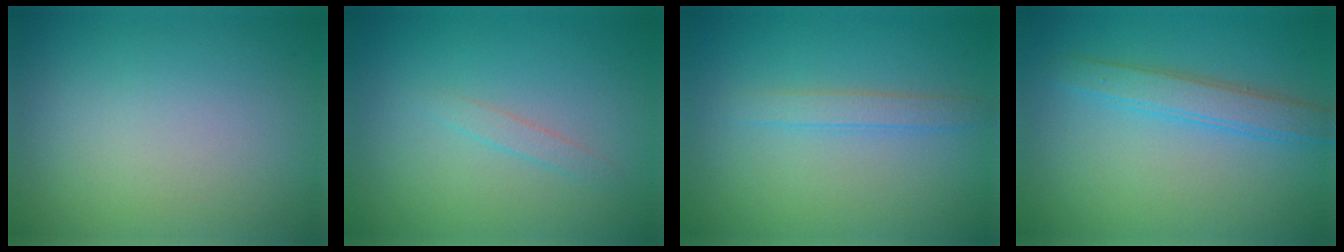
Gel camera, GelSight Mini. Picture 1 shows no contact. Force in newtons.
{"total": 1.0, "press": 1.0, "slide": 0.1}
{"total": 1.8, "press": 1.8, "slide": 0.0}
{"total": 3.0, "press": 3.0, "slide": 0.0}